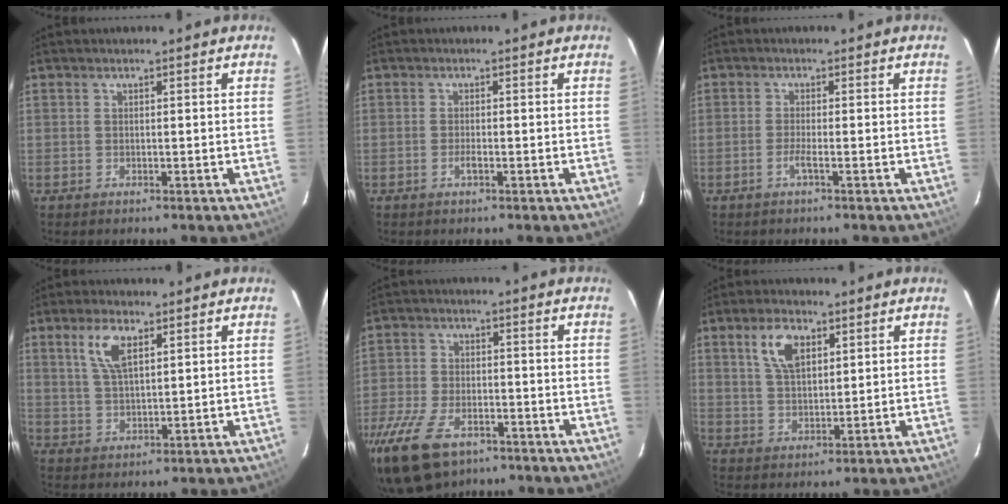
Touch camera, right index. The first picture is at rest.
{"total": 1.3, "force": [-0.6, 0.2, 1.1], "torque": [-0.022, -0.001, -0.011]}
{"total": 1.7, "force": [-0.9, -0.4, 1.4], "torque": [-0.030, -0.004, -0.018]}
{"total": 6.3, "force": [3.0, 2.5, 4.9], "torque": [-0.096, 0.007, 0.063]}
{"total": 15.2, "force": [-9.8, 7.9, 8.5], "torque": [-0.207, -0.024, -0.179]}
{"total": 7.0, "force": [3.3, 3.6, 5.0], "torque": [-0.096, 0.011, 0.065]}